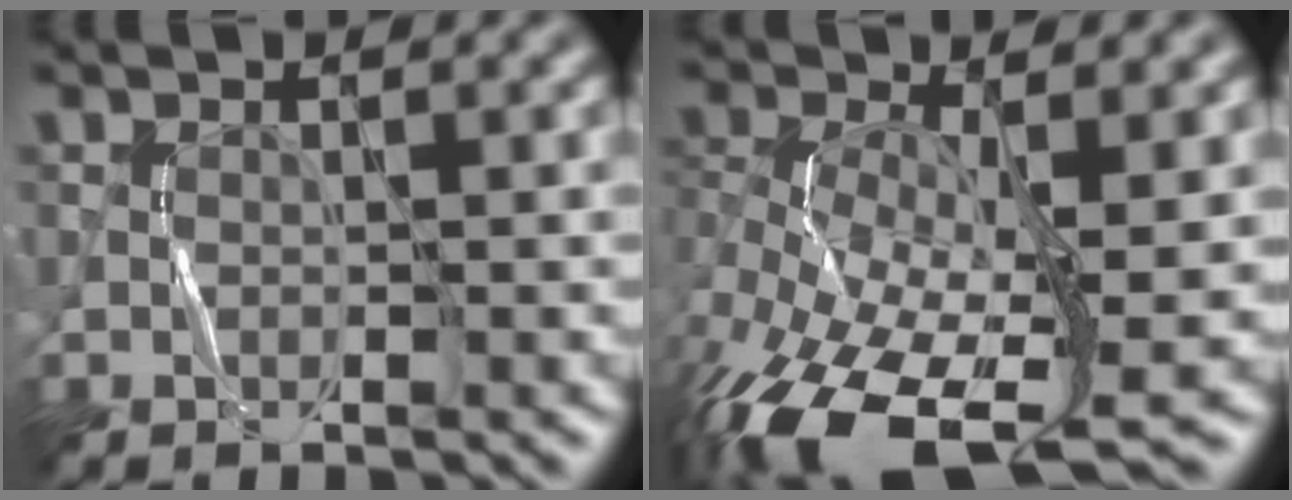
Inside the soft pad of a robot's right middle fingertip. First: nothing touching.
{"total": 14.2, "force": [-5.8, 6.6, 11.1], "torque": [-0.259, -0.032, -0.095]}